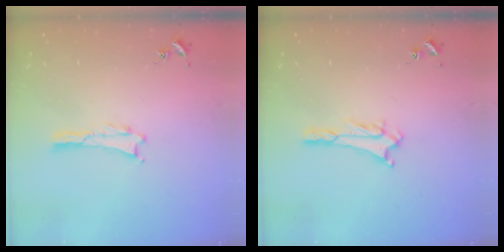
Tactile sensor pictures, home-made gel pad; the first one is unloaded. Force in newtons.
{"total": 2.4, "press": 2.4, "slide": 0.4}